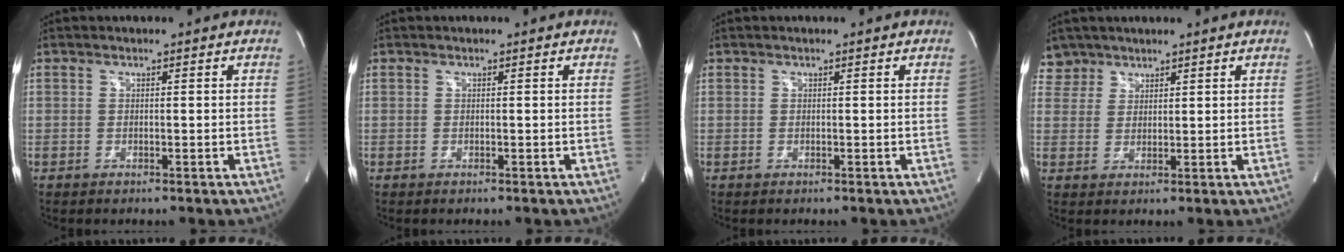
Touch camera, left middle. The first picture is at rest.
{"total": 0.0}
{"total": 0.0}
{"total": 3.6, "force": [2.9, 1.9, -0.7], "torque": [0.019, 0.006, 0.058]}